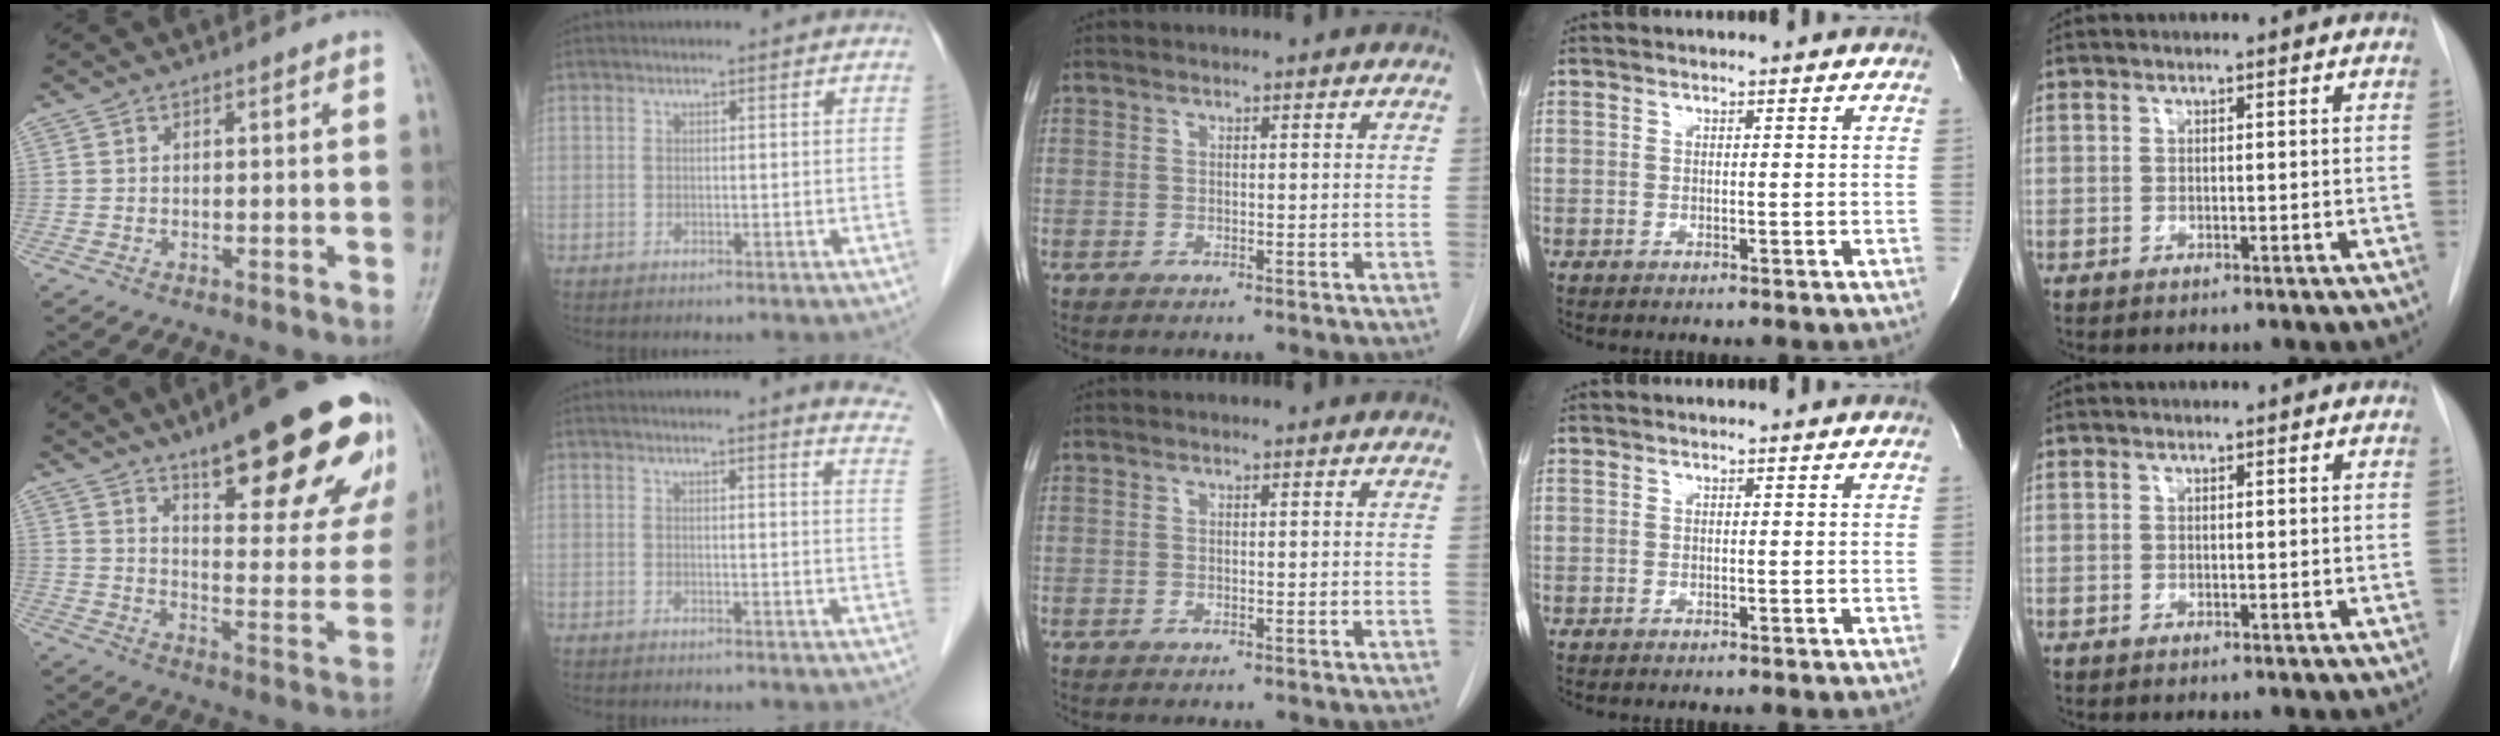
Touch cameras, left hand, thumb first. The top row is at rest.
{"thumb": {"total": 28.5, "force": [17.0, 8.3, 21.2], "torque": [-0.244, -0.056, 0.241]}, "index": {"total": 9.1, "force": [8.3, 0.2, 3.7], "torque": [-0.024, -0.045, 0.060]}}